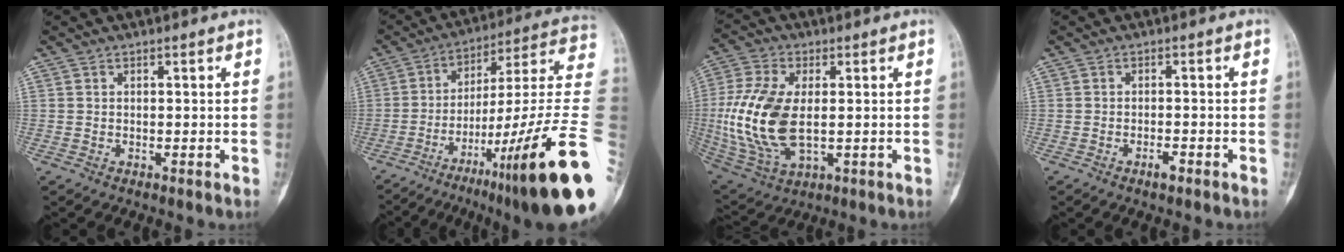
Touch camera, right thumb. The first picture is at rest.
{"total": 28.8, "force": [-10.6, 4.0, 26.5], "torque": [-0.319, 0.060, -0.156]}
{"total": 16.8, "force": [-0.2, 9.1, 14.1], "torque": [-0.310, -0.007, 0.005]}
{"total": 1.8, "force": [-1.2, 0.5, 1.3], "torque": [-0.027, 0.004, -0.022]}